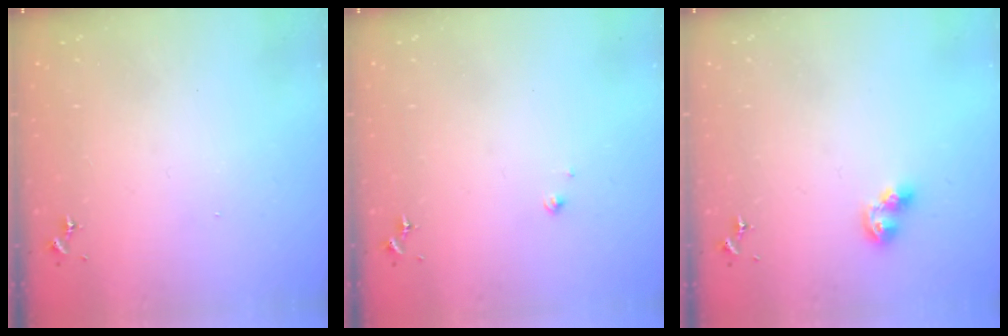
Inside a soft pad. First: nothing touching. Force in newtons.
{"total": 2.1, "press": 2.1, "slide": 0.2}
{"total": 7.0, "press": 7.0, "slide": 0.5}